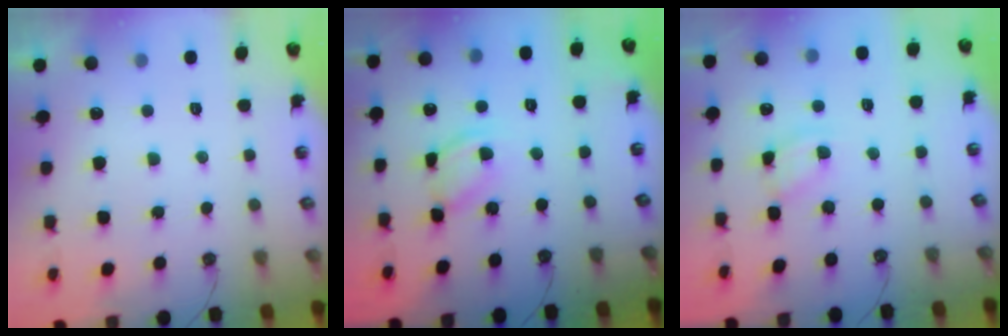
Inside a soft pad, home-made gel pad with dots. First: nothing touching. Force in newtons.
{"total": 9.7, "press": 9.7, "slide": 0.6}
{"total": 4.2, "press": 4.2, "slide": 0.5}